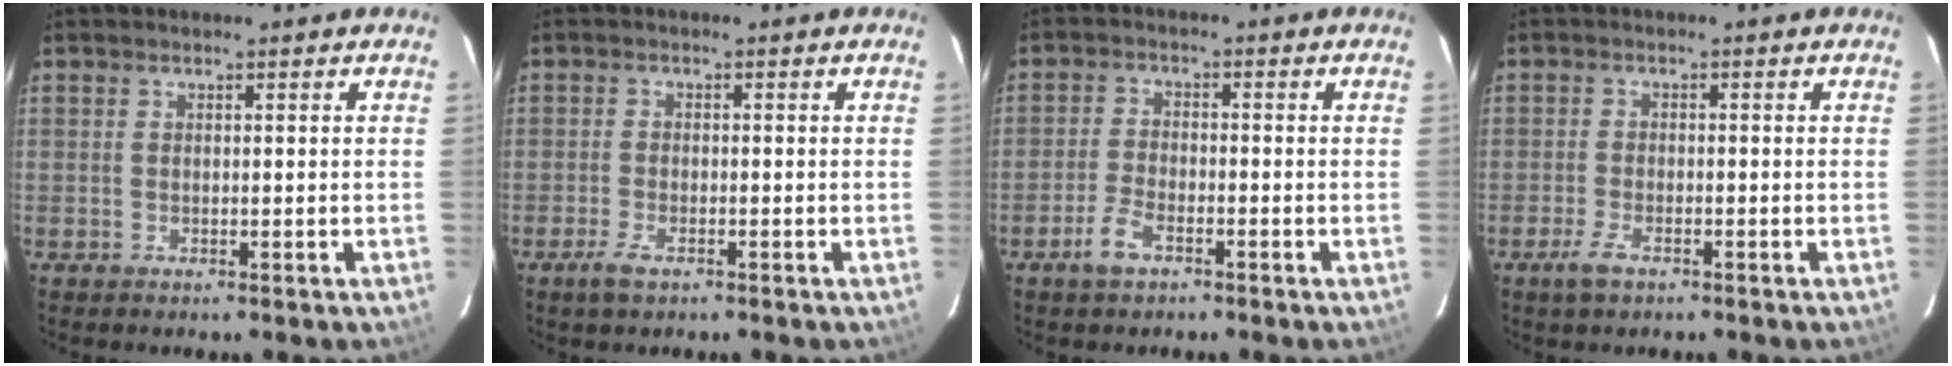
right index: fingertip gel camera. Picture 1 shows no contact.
{"total": 3.0, "force": [-2.0, 1.1, 2.0], "torque": [-0.050, -0.004, -0.039]}
{"total": 4.5, "force": [-2.9, 1.8, 2.9], "torque": [-0.073, 0.000, -0.056]}
{"total": 3.4, "force": [-2.3, 1.3, 2.1], "torque": [-0.057, -0.004, -0.044]}